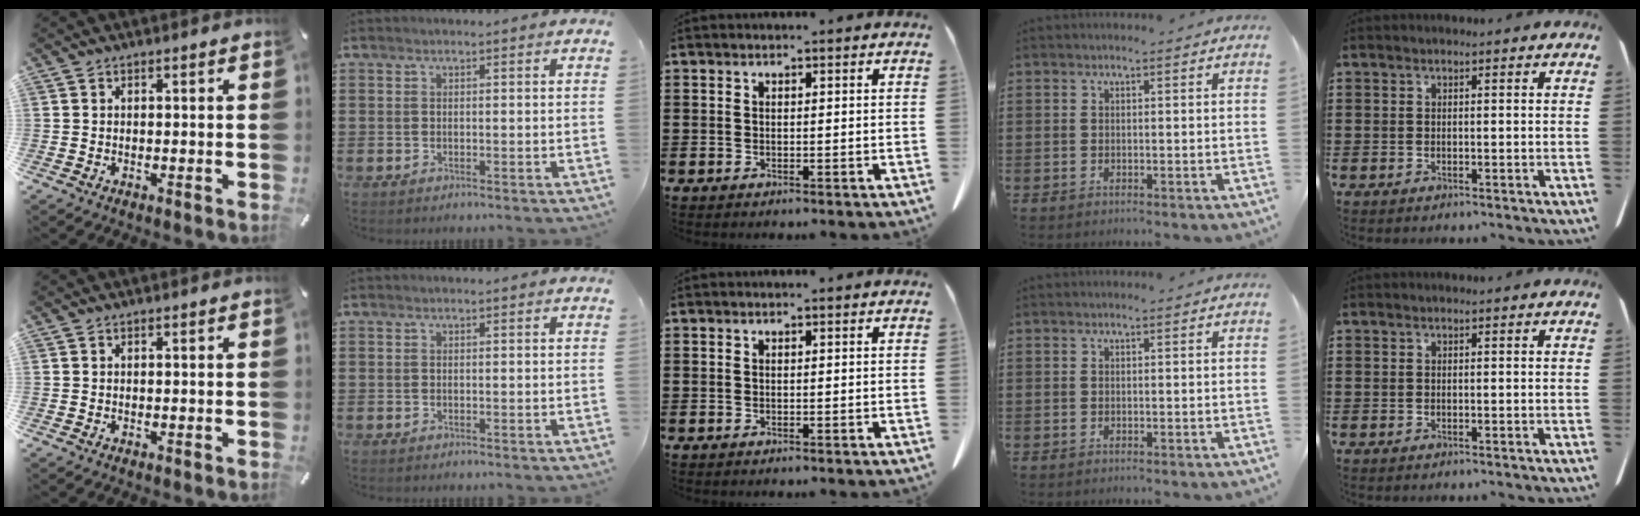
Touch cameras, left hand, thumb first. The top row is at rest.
{}